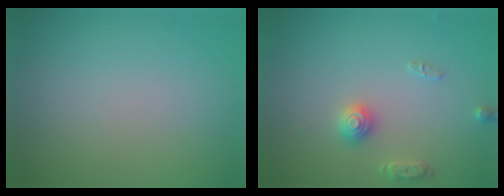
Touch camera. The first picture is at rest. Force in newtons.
{"total": 2.5, "press": 2.5, "slide": 0.4}